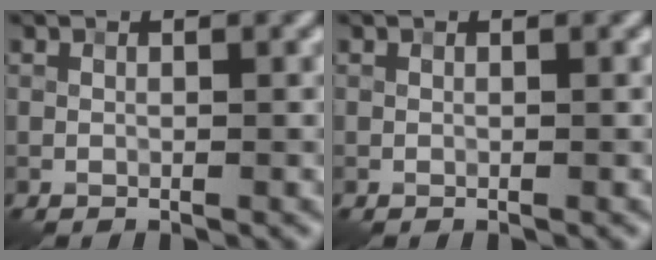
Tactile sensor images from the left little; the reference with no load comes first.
{"total": 0.0}